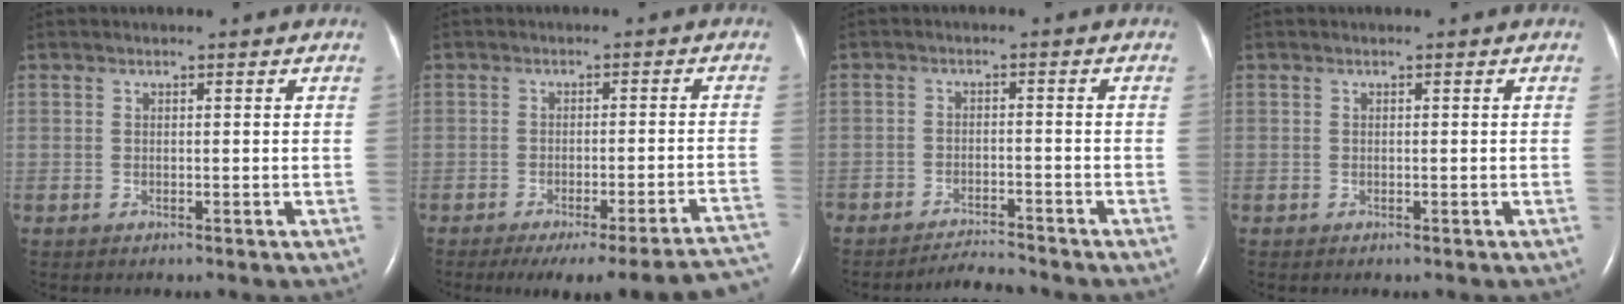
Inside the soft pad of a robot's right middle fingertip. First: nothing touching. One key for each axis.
{"total": 19.7, "fx": -17.6, "fy": 1.0, "fz": 8.6, "tx": -0.025, "ty": -0.003, "tz": -0.210}
{"total": 3.7, "fx": -3.7, "fy": -0.3, "fz": 0.2, "tx": -0.007, "ty": -0.016, "tz": -0.061}
{"total": 0.0}